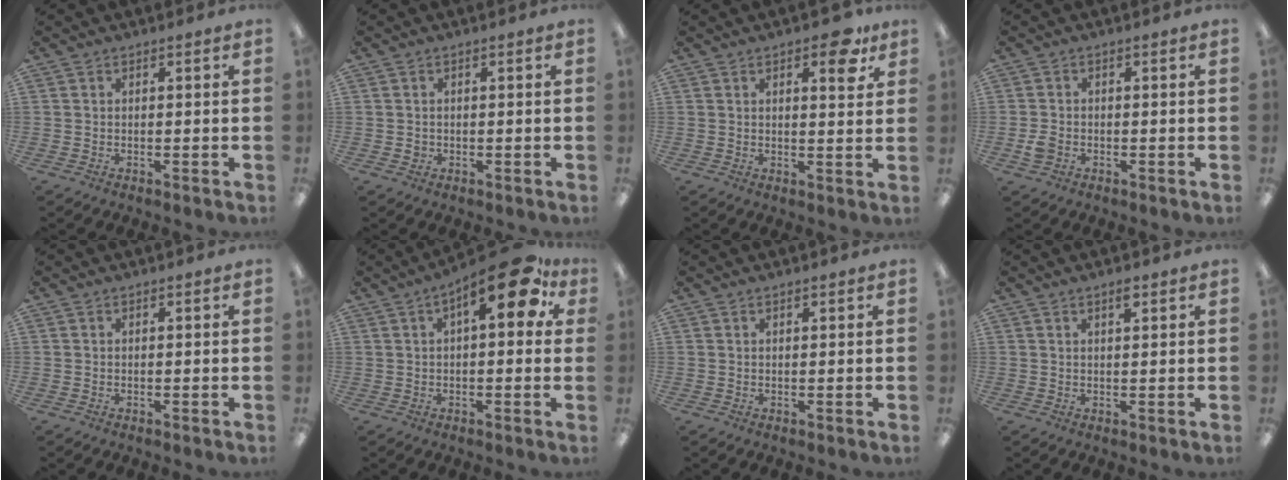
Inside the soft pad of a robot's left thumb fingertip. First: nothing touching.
{"total": 1.2, "force": [-0.2, 1.1, 0.4], "torque": [-0.010, 0.004, -0.005]}
{"total": 7.7, "force": [4.6, 3.0, 5.4], "torque": [-0.062, -0.022, 0.070]}
{"total": 2.6, "force": [-0.9, 2.0, 1.4], "torque": [-0.024, 0.005, -0.016]}
{"total": 0.0}
{"total": 14.7, "force": [6.6, 5.5, 11.9], "torque": [-0.158, -0.025, 0.098]}
{"total": 0.8, "force": [0.6, 0.2, 0.5], "torque": [-0.011, 0.001, 0.010]}
{"total": 2.3, "force": [1.6, 0.5, 1.5], "torque": [-0.025, -0.001, 0.026]}